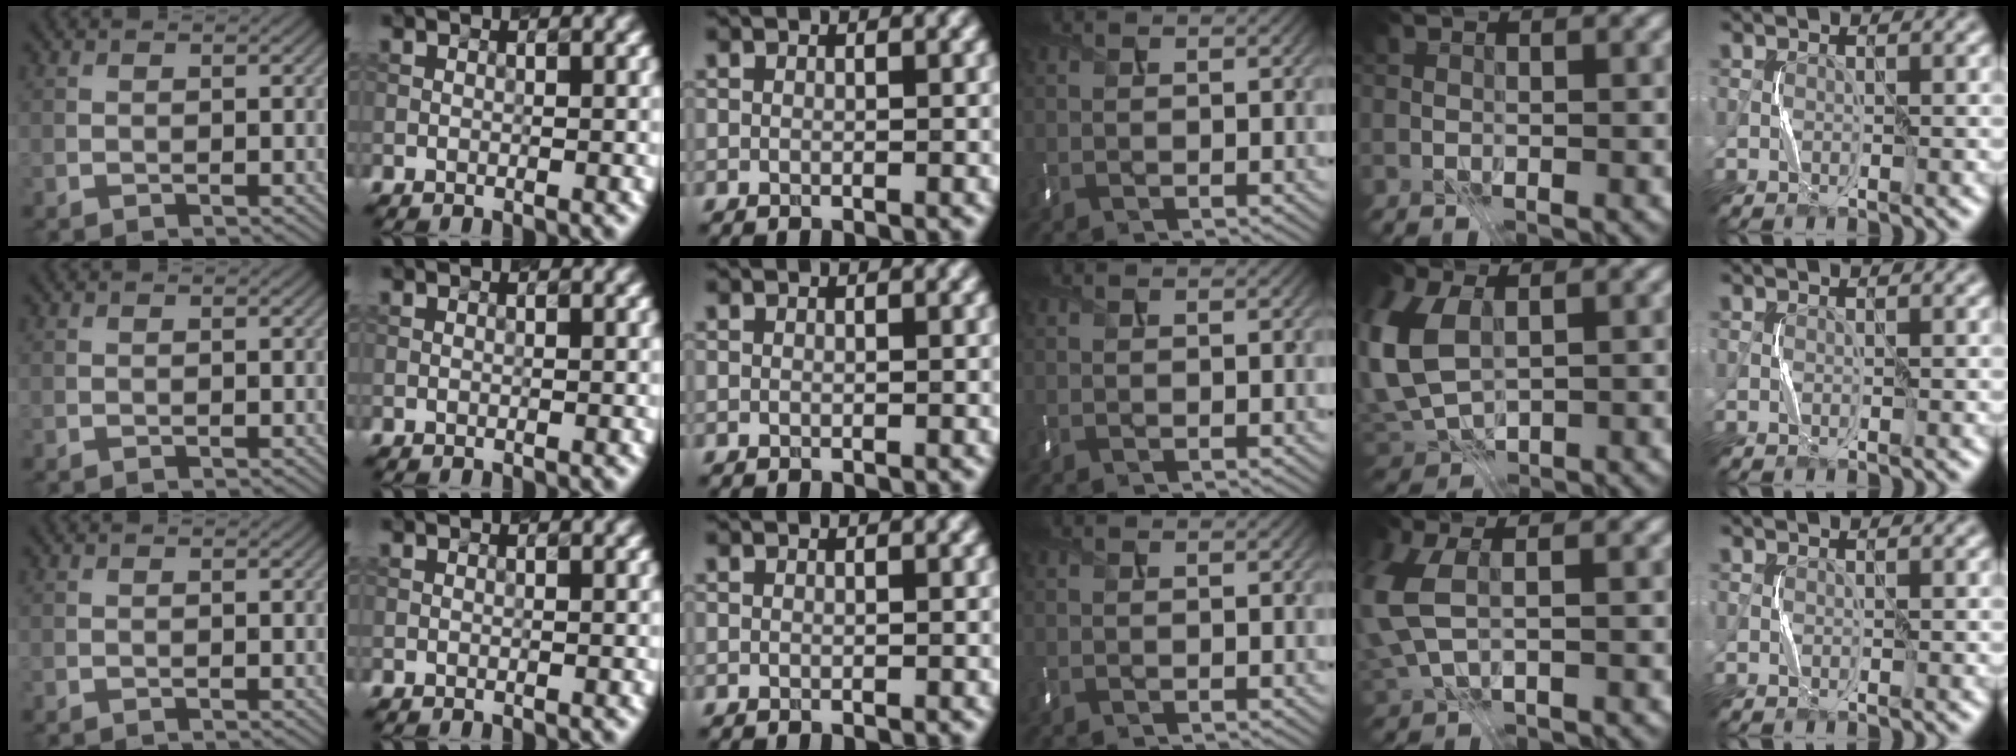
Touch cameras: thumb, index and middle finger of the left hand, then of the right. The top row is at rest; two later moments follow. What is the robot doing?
{"motion": "press", "object": "keyboard"}